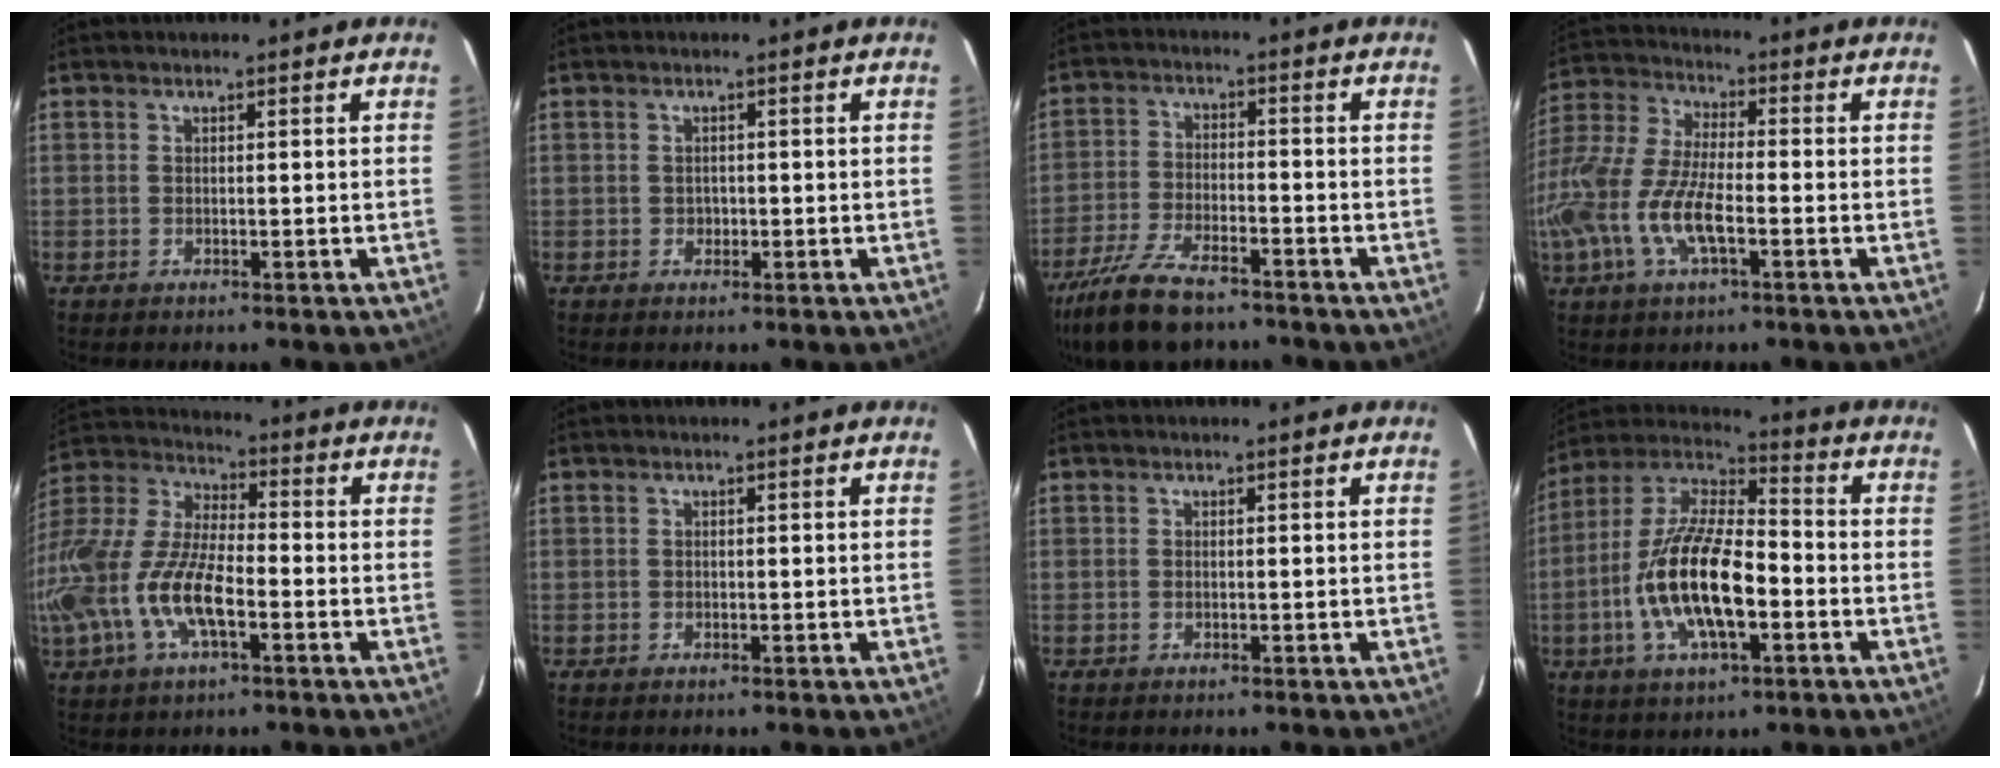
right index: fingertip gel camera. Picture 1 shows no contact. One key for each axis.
{"total": 1.2, "fx": -0.3, "fy": 1.2, "fz": 0.2, "tx": 0.001, "ty": 0.002, "tz": 0.000}
{"total": 13.6, "fx": -10.3, "fy": 4.6, "fz": 7.6, "tx": -0.178, "ty": -0.027, "tz": -0.189}
{"total": 16.8, "fx": -5.1, "fy": 6.4, "fz": 14.7, "tx": -0.318, "ty": -0.013, "tz": -0.108}
{"total": 21.3, "fx": -6.4, "fy": 9.4, "fz": 18.0, "tx": -0.391, "ty": -0.020, "tz": -0.128}
{"total": 0.0}
{"total": 0.0}
{"total": 17.9, "fx": -4.7, "fy": 6.8, "fz": 15.8, "tx": -0.321, "ty": -0.002, "tz": -0.092}